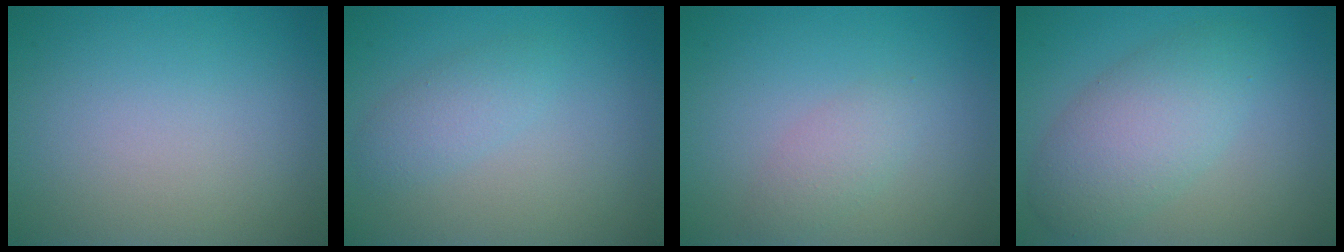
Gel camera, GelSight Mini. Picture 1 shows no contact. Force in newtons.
{"total": 1.9, "press": 1.9, "slide": 0.1}
{"total": 1.8, "press": 1.8, "slide": 0.1}
{"total": 5.1, "press": 5.1, "slide": 0.3}